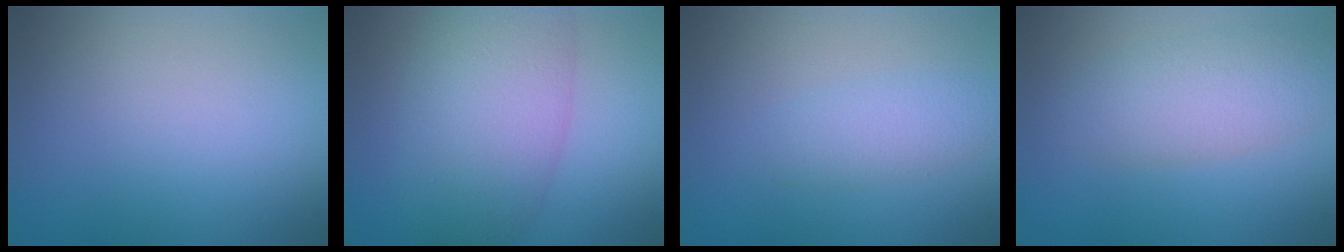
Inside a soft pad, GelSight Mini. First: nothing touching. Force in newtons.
{"total": 7.8, "press": 7.8, "slide": 0.2}
{"total": 2.1, "press": 2.1, "slide": 0.1}
{"total": 4.1, "press": 4.1, "slide": 0.2}